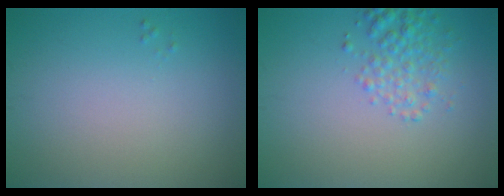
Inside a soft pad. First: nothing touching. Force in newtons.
{"total": 2.6, "press": 2.6, "slide": 0.1}